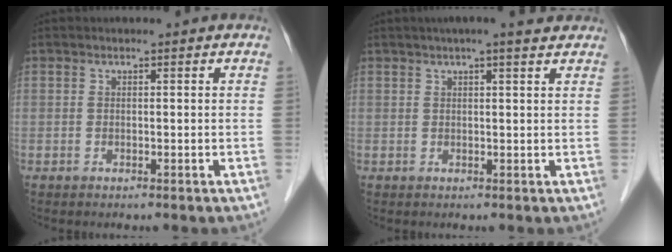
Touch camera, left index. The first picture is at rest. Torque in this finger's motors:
{"motor_torque": [0.61, -0.59, 0.22, 0.01]}